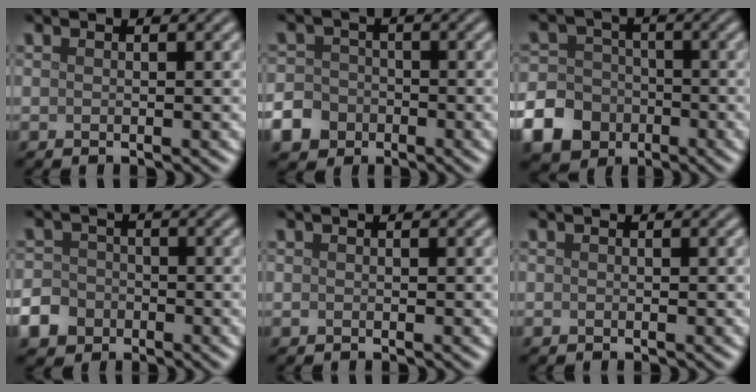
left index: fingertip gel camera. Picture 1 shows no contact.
{"total": 5.7, "force": [-3.1, 4.6, 1.4], "torque": [-0.021, -0.016, -0.068]}
{"total": 9.6, "force": [-4.6, 8.0, 2.8], "torque": [-0.062, -0.032, -0.111]}
{"total": 4.8, "force": [-2.6, 3.9, 1.3], "torque": [-0.014, -0.014, -0.057]}
{"total": 0.0}
{"total": 0.0}